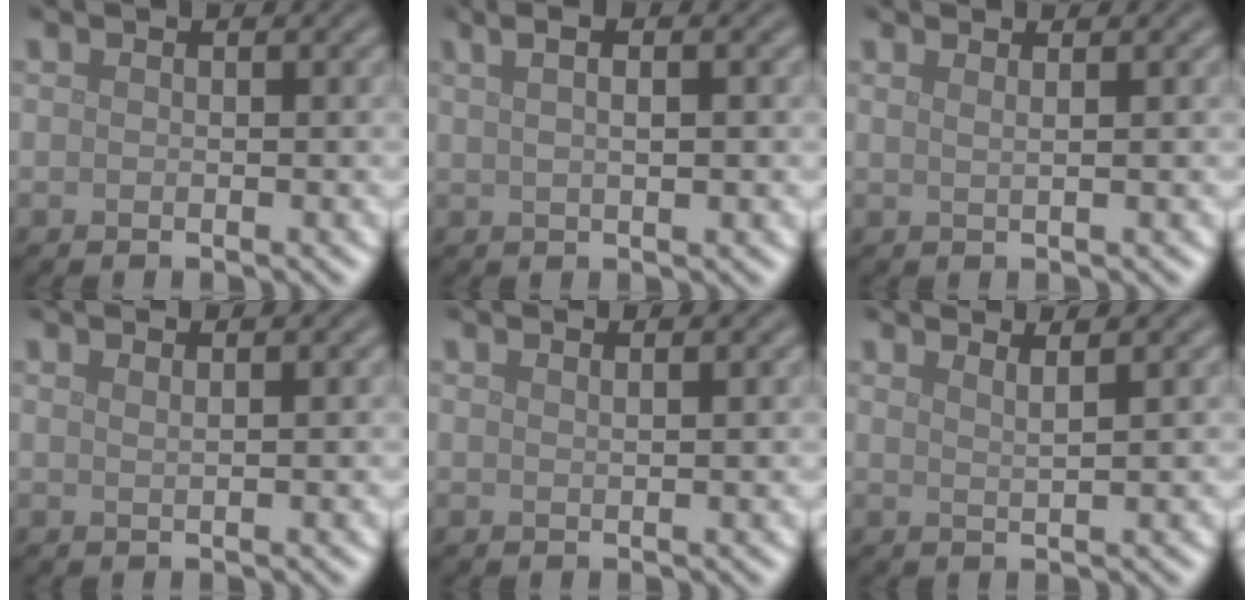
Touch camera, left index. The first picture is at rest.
{"total": 4.4, "force": [2.0, 1.8, 3.4], "torque": [-0.037, 0.018, 0.013]}
{"total": 1.8, "force": [1.0, 0.8, 1.2], "torque": [0.001, -0.002, -0.005]}
{"total": 1.4, "force": [0.9, 0.6, 0.9], "torque": [0.000, 0.000, 0.000]}
{"total": 1.3, "force": [0.9, 0.5, 0.8], "torque": [0.000, 0.002, 0.000]}
{"total": 2.0, "force": [1.5, 0.6, 1.2], "torque": [-0.008, 0.009, 0.009]}